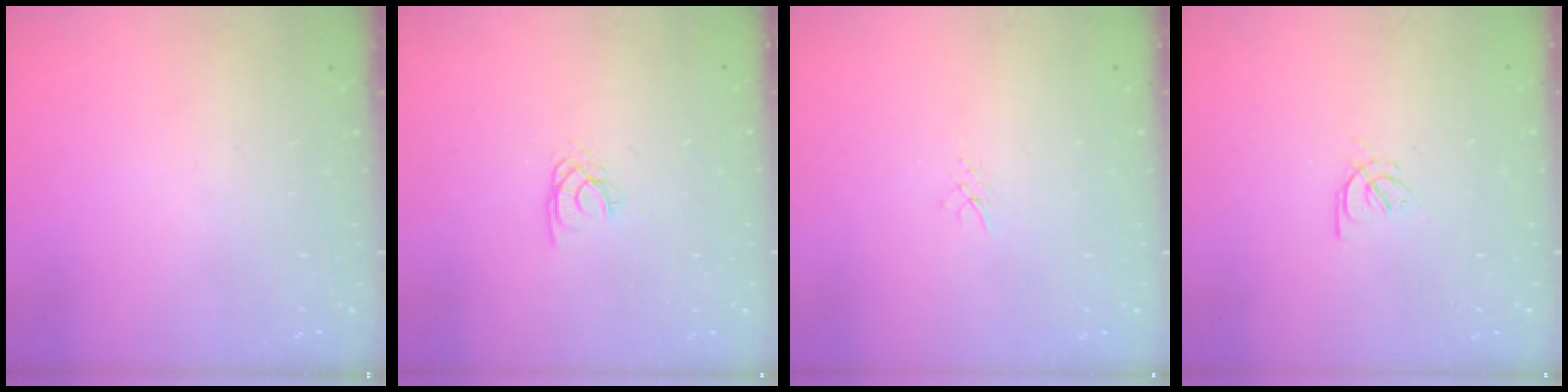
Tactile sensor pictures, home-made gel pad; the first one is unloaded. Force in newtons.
{"total": 2.0, "press": 1.9, "slide": 0.4}
{"total": 3.1, "press": 3.0, "slide": 0.5}
{"total": 2.6, "press": 2.5, "slide": 0.7}